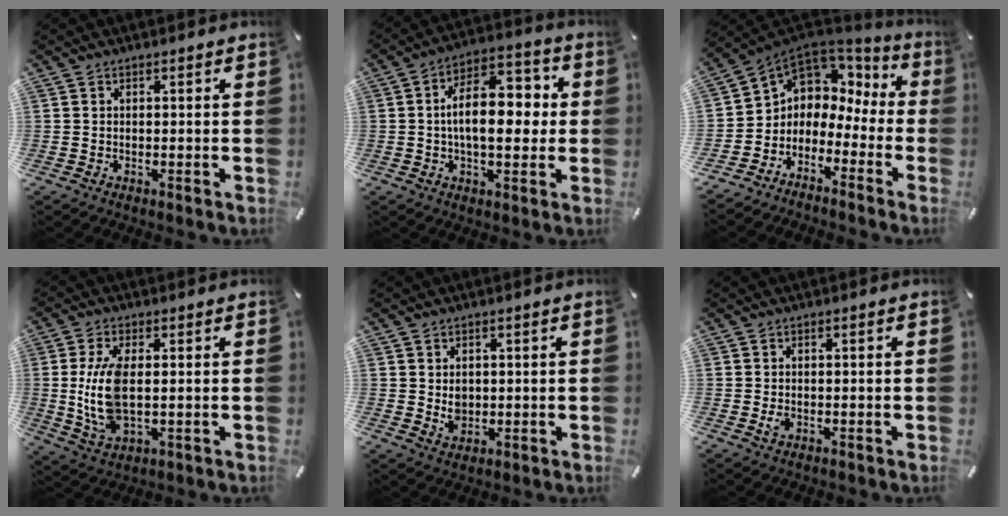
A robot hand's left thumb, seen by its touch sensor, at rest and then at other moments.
{"total": 13.1, "force": [0.2, 7.3, 10.9], "torque": [-0.163, 0.006, 0.000]}
{"total": 4.6, "force": [-0.1, 4.6, -0.4], "torque": [-0.013, -0.024, 0.000]}
{"total": 10.8, "force": [0.7, 5.0, 9.5], "torque": [-0.225, -0.016, 0.008]}
{"total": 3.8, "force": [0.6, 3.2, 1.9], "torque": [-0.015, -0.005, 0.009]}
{"total": 1.6, "force": [-0.4, 0.8, 1.3], "torque": [-0.031, -0.002, -0.009]}